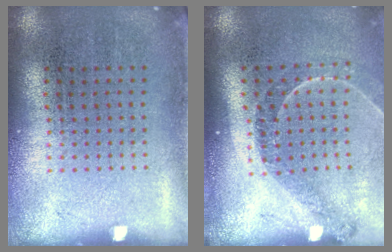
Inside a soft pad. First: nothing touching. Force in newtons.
{"total": 1.3, "press": 1.3, "slide": 0.2}